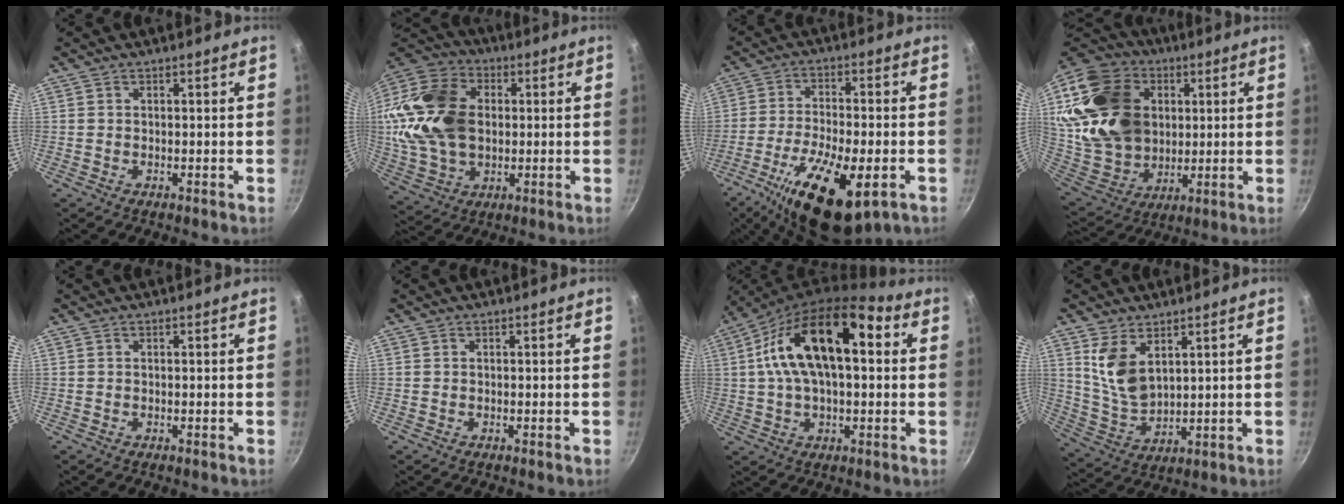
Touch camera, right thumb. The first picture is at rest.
{"total": 21.1, "force": [1.8, 15.2, 14.6], "torque": [-0.272, 0.020, 0.034]}
{"total": 18.2, "force": [-7.6, 6.7, 15.1], "torque": [-0.259, 0.008, -0.124]}
{"total": 26.8, "force": [5.9, 20.5, 16.3], "torque": [-0.286, -0.005, 0.122]}
{"total": 0.0}
{"total": 0.0}
{"total": 17.0, "force": [3.7, 8.7, 14.1], "torque": [-0.216, 0.026, 0.047]}
{"total": 9.2, "force": [4.3, 5.2, 6.3], "torque": [-0.112, -0.039, 0.096]}